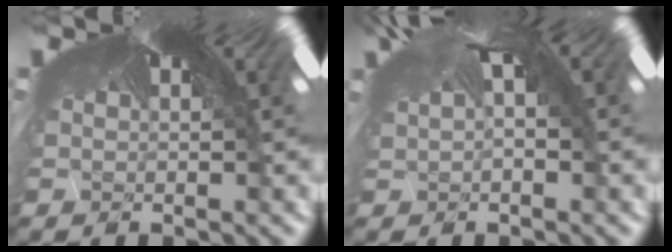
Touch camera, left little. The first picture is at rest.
{"total": 1.2, "force": [-0.1, -0.2, 1.1], "torque": [-0.043, 0.003, 0.003]}